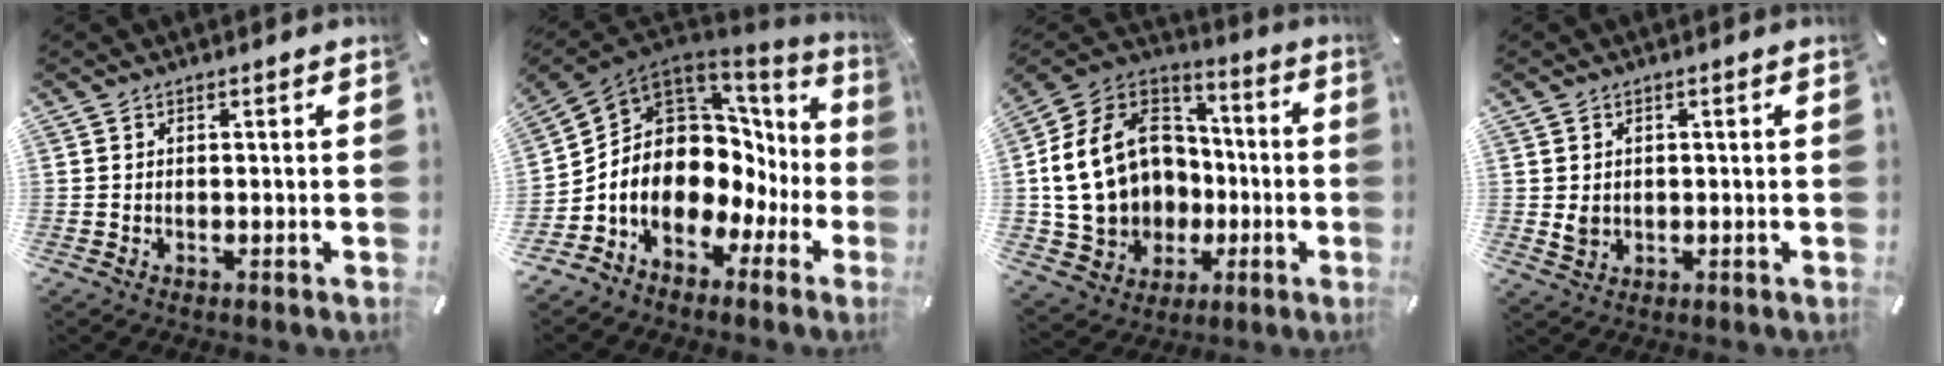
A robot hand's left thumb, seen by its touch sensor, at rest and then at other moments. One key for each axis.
{"total": 14.2, "fx": -0.8, "fy": 11.4, "fz": 8.5, "tx": -0.166, "ty": -0.044, "tz": -0.005}
{"total": 19.7, "fx": -0.7, "fy": 17.3, "fz": 9.4, "tx": -0.202, "ty": -0.001, "tz": 0.015}
{"total": 2.5, "fx": 0.3, "fy": 2.2, "fz": 1.0, "tx": -0.013, "ty": 0.000, "tz": 0.004}